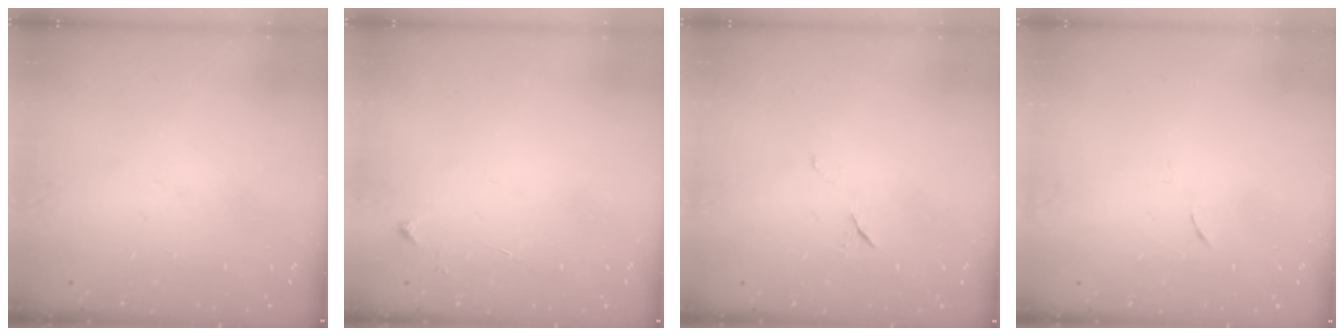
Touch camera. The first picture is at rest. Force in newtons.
{"total": 3.9, "press": 3.8, "slide": 0.6}
{"total": 3.8, "press": 3.4, "slide": 1.7}
{"total": 4.0, "press": 3.6, "slide": 1.7}